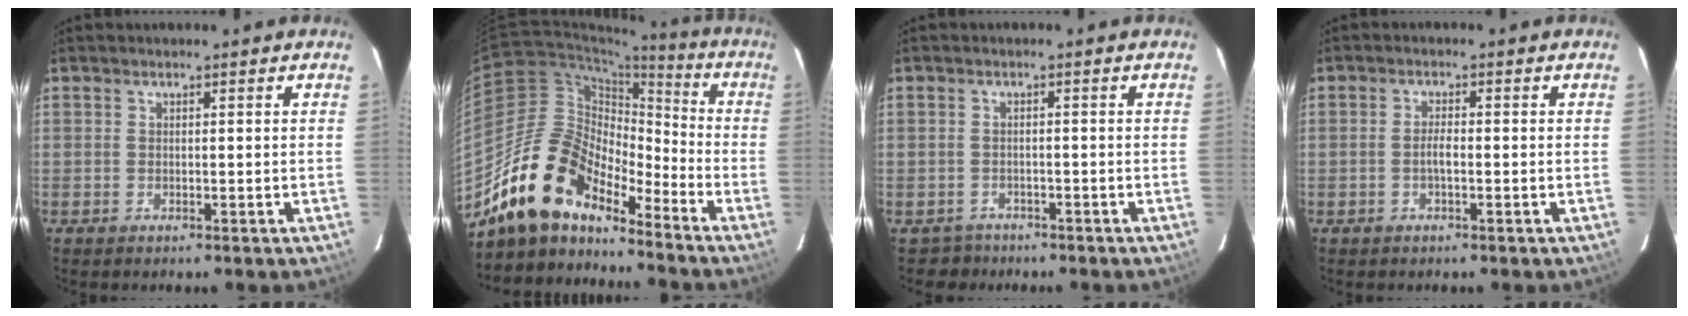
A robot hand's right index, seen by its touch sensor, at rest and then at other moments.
{"total": 16.4, "force": [-13.4, 6.3, 7.0], "torque": [-0.131, 0.010, -0.252]}
{"total": 2.8, "force": [-2.1, 1.9, -0.4], "torque": [0.000, 0.008, -0.032]}
{"total": 2.0, "force": [-0.6, 0.5, 1.8], "torque": [-0.035, 0.001, -0.013]}